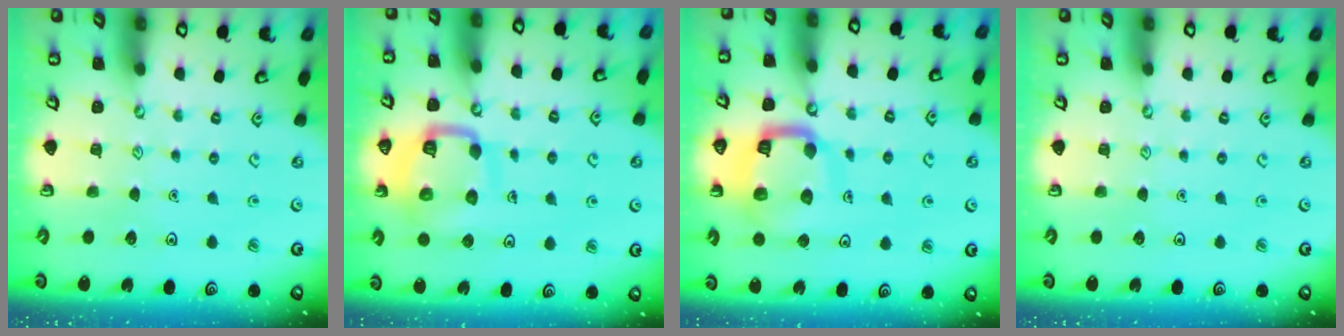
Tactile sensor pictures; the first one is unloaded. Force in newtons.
{"total": 11.7, "press": 11.7, "slide": 1.3}
{"total": 13.4, "press": 13.3, "slide": 1.6}
{"total": 0.0}